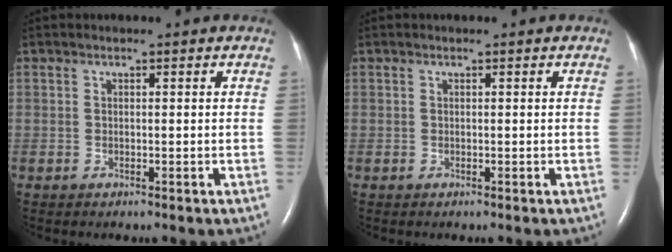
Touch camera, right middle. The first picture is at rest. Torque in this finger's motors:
{"motor_torque": [0.00, 0.00, 0.00, 0.00]}